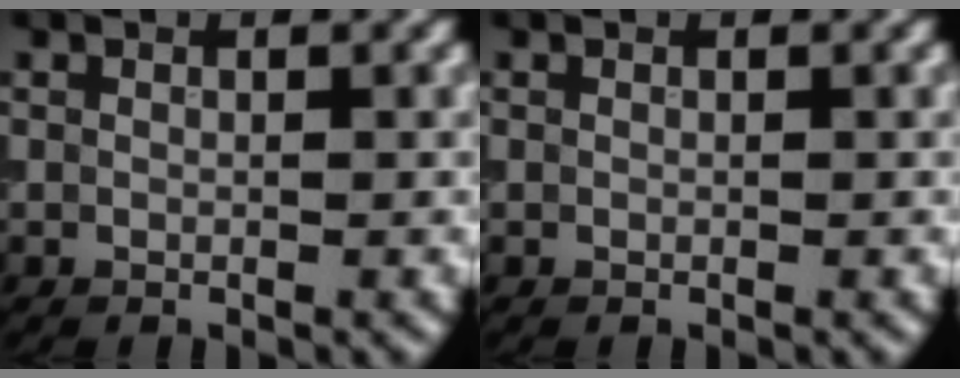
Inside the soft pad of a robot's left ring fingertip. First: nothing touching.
{"total": 0.0}